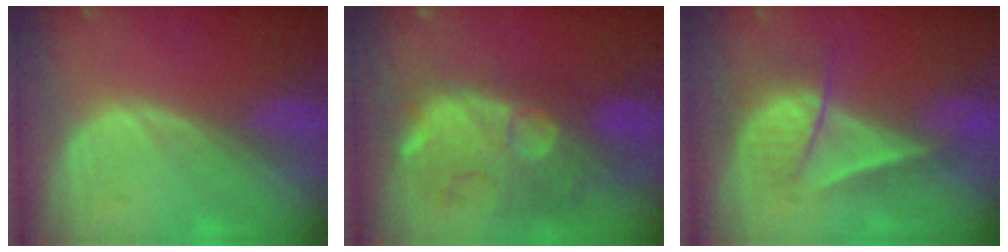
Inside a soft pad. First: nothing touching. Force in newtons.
{"total": 11.3, "press": 10.5, "slide": 4.4}
{"total": 7.1, "press": 6.1, "slide": 3.7}